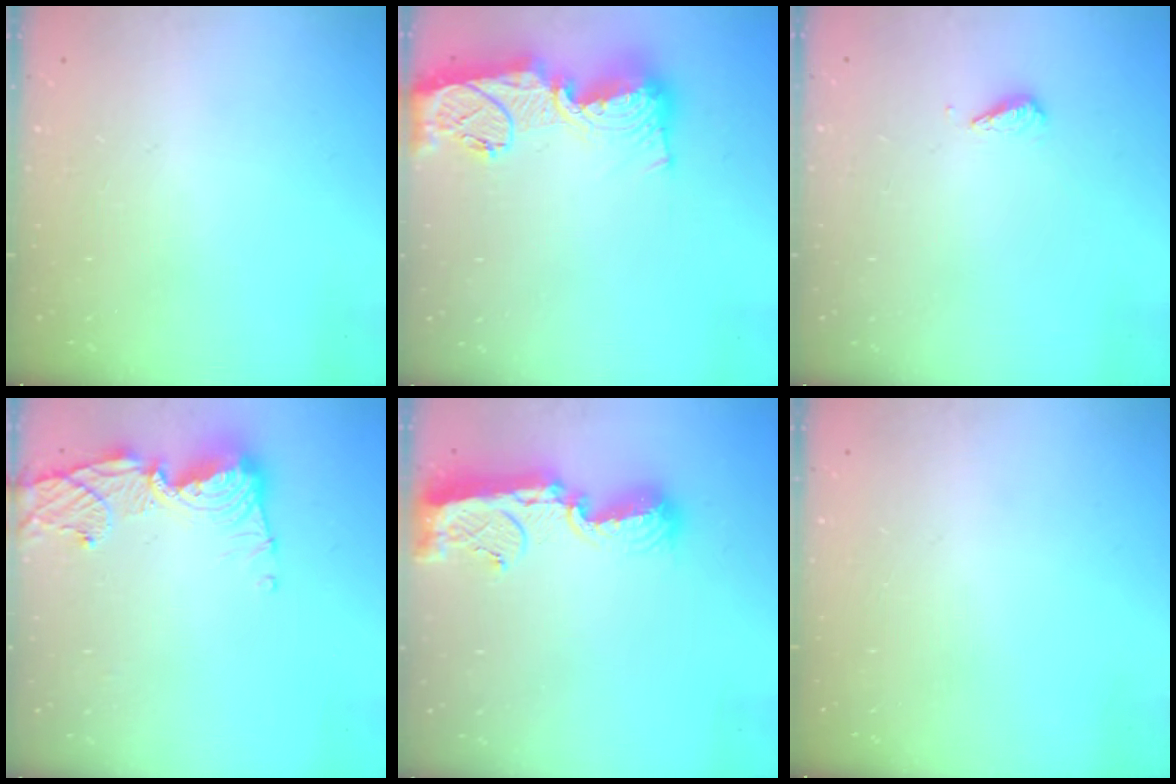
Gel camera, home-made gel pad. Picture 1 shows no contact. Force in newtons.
{"total": 18.5, "press": 18.4, "slide": 1.7}
{"total": 3.6, "press": 3.6, "slide": 0.5}
{"total": 12.9, "press": 12.8, "slide": 1.6}
{"total": 12.6, "press": 12.5, "slide": 1.0}
{"total": 0.0}